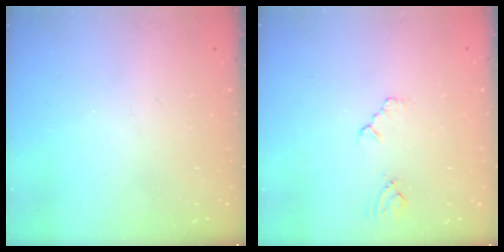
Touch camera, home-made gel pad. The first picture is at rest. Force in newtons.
{"total": 2.3, "press": 2.3, "slide": 0.4}